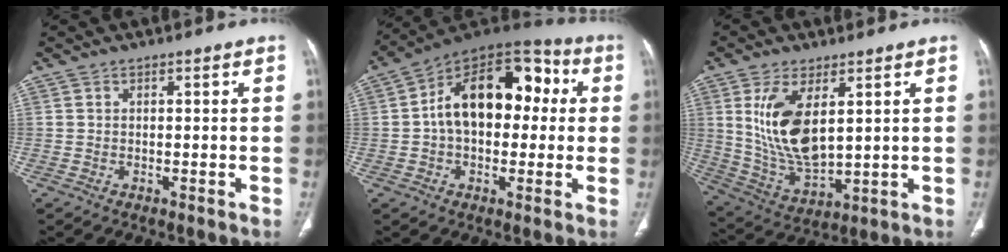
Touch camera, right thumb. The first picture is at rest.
{"total": 19.3, "force": [2.1, 12.1, 14.9], "torque": [-0.196, 0.048, 0.024]}
{"total": 13.9, "force": [4.0, 6.6, 11.6], "torque": [-0.224, -0.025, 0.096]}